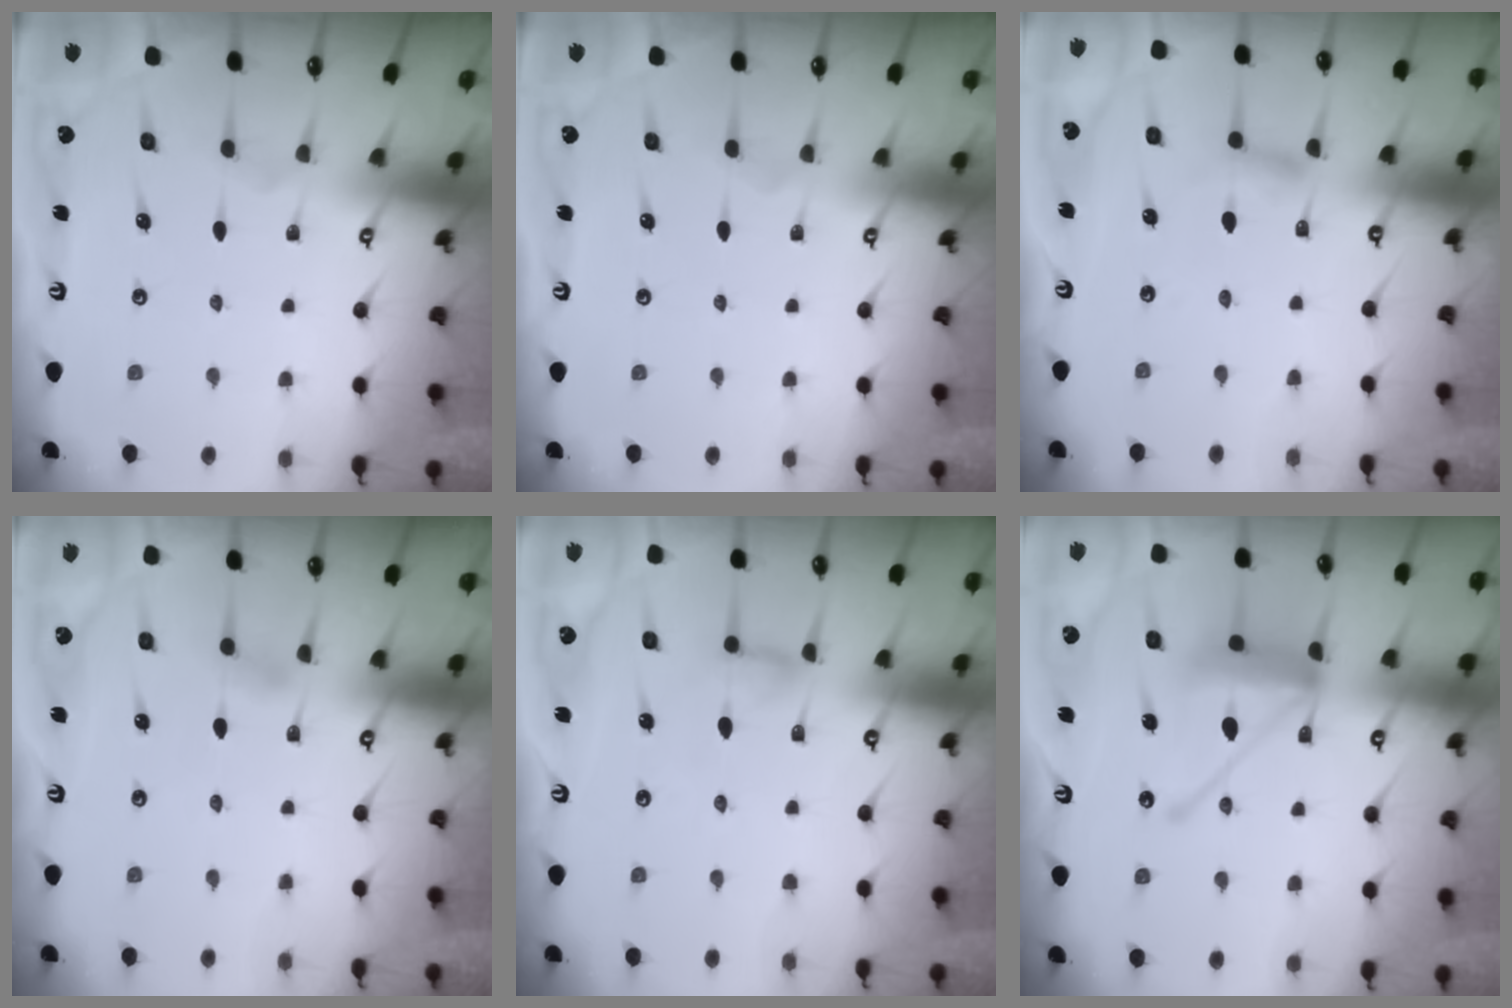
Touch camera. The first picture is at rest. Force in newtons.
{"total": 0.0}
{"total": 2.6, "press": 2.6, "slide": 0.2}
{"total": 1.7, "press": 1.7, "slide": 0.1}
{"total": 4.5, "press": 4.4, "slide": 0.3}
{"total": 14.0, "press": 14.0, "slide": 1.2}